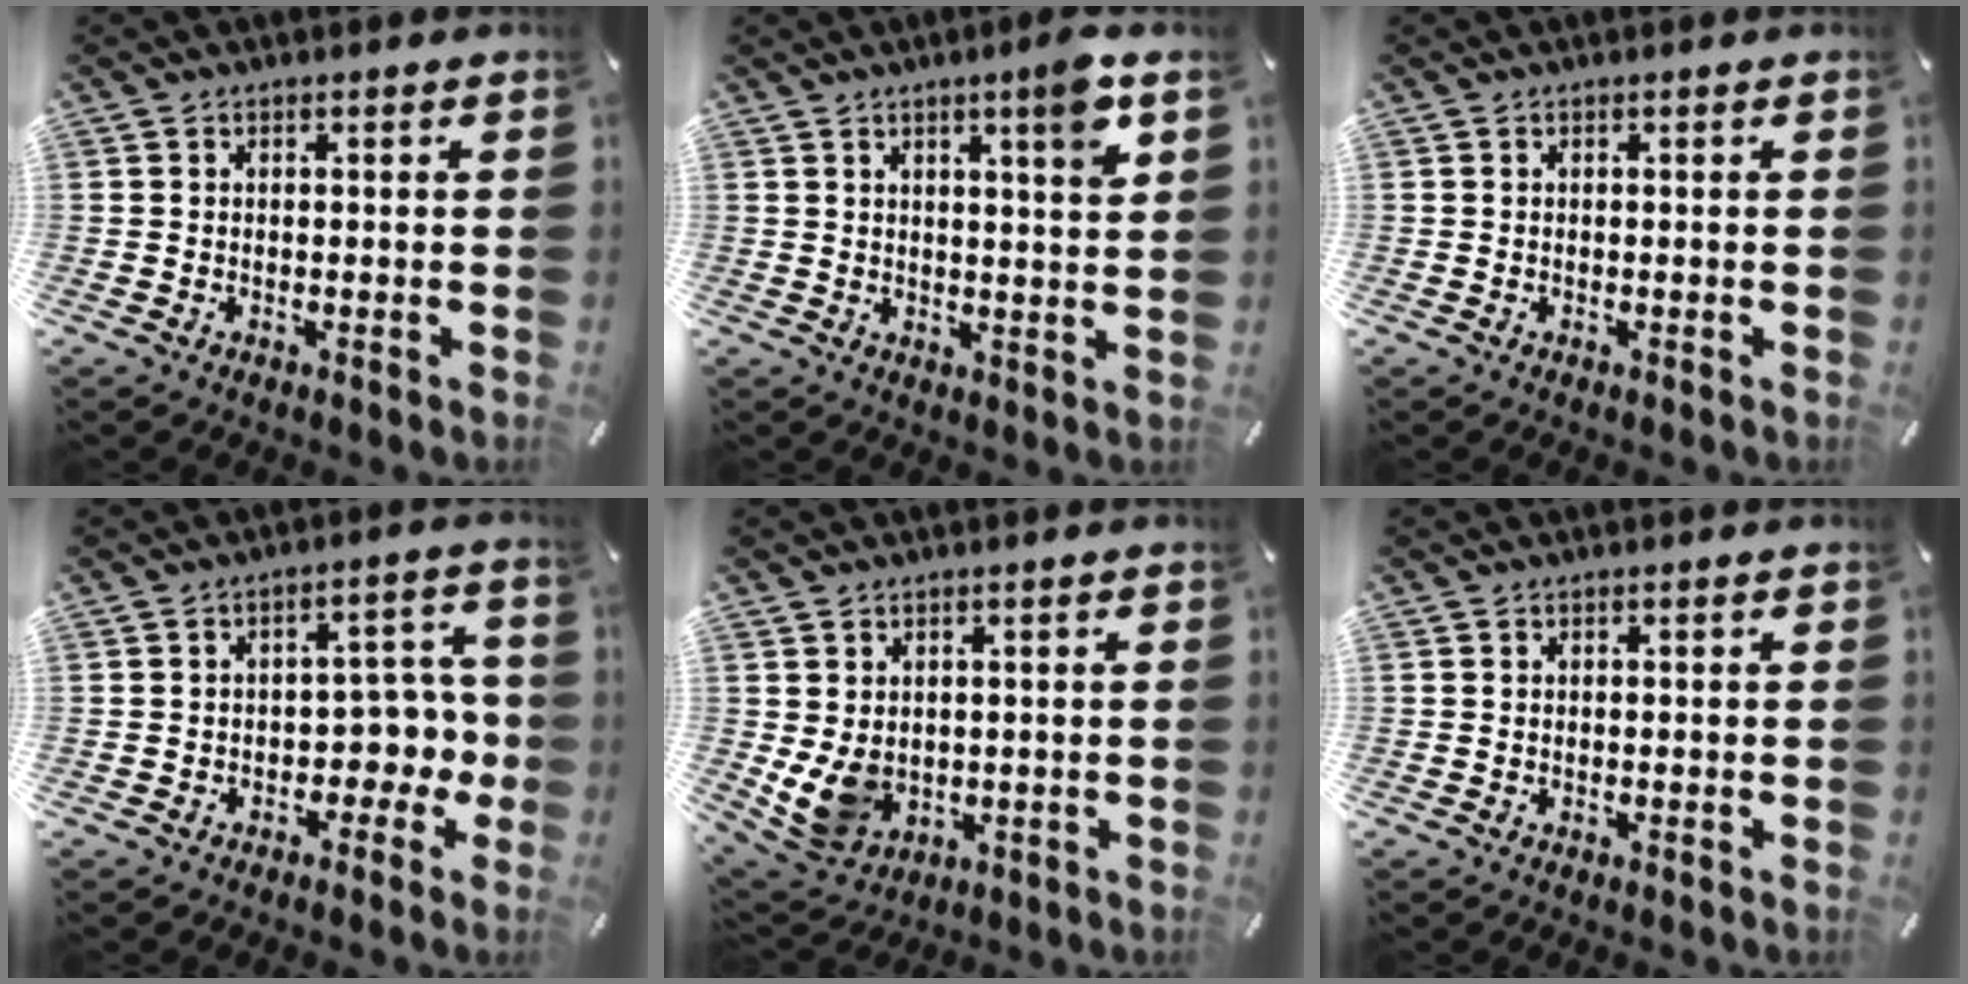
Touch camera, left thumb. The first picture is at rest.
{"total": 6.9, "force": [3.9, 0.2, 5.7], "torque": [-0.094, -0.015, 0.058]}
{"total": 0.0}
{"total": 7.6, "force": [-0.9, 5.7, 5.0], "torque": [-0.062, 0.003, -0.017]}
{"total": 7.8, "force": [0.9, 6.8, 3.6], "torque": [-0.094, -0.012, 0.017]}
{"total": 0.0}